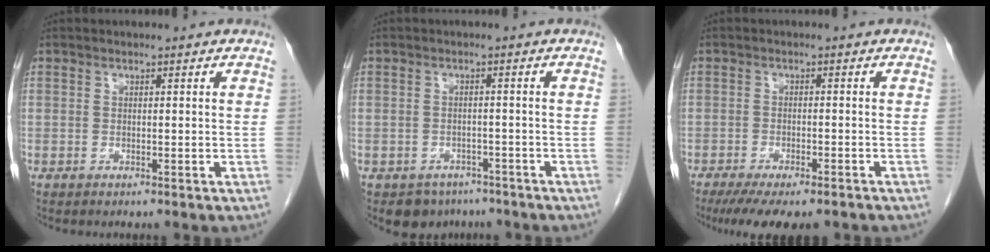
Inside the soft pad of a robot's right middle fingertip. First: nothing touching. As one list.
[{"total": 4.6, "force": [-3.5, 3.0, 0.3], "torque": [0.002, 0.008, -0.047]}, {"total": 11.1, "force": [-8.8, 2.8, 6.2], "torque": [-0.090, -0.014, -0.126]}]